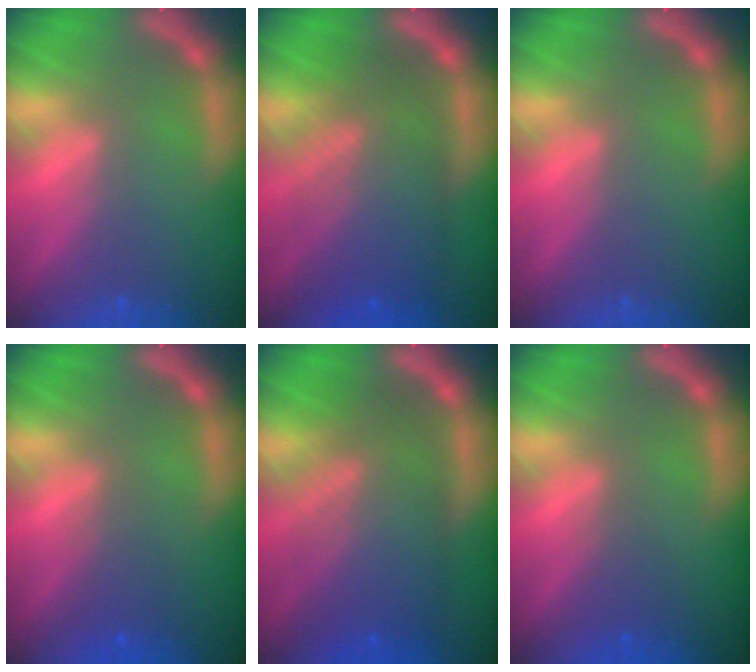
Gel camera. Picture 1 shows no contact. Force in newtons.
{"total": 9.1}
{"total": 0.0}
{"total": 2.0}
{"total": 9.1}
{"total": 1.5}